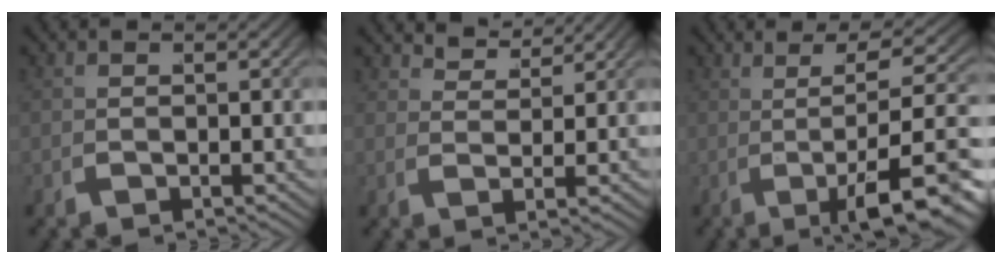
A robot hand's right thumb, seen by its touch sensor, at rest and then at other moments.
{"total": 3.7, "force": [3.7, -0.1, 0.5], "torque": [-0.005, 0.012, 0.066]}
{"total": 8.9, "force": [-0.4, 3.5, 8.2], "torque": [-0.130, -0.015, 0.010]}